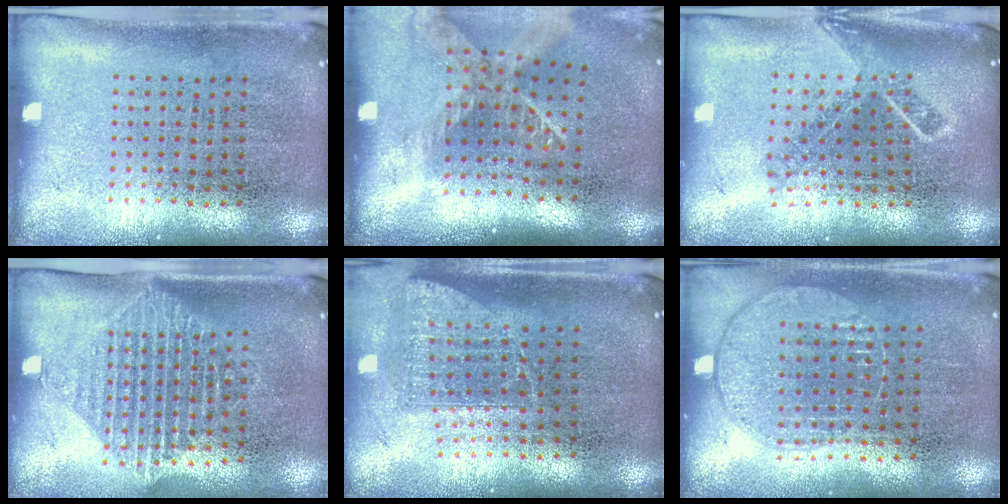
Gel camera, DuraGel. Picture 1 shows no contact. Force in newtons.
{"total": 1.8, "press": 1.3, "slide": 1.2}
{"total": 1.7, "press": 1.2, "slide": 1.2}
{"total": 1.4, "press": 1.2, "slide": 0.9}
{"total": 1.7, "press": 1.3, "slide": 1.0}
{"total": 1.0, "press": 0.9, "slide": 0.3}